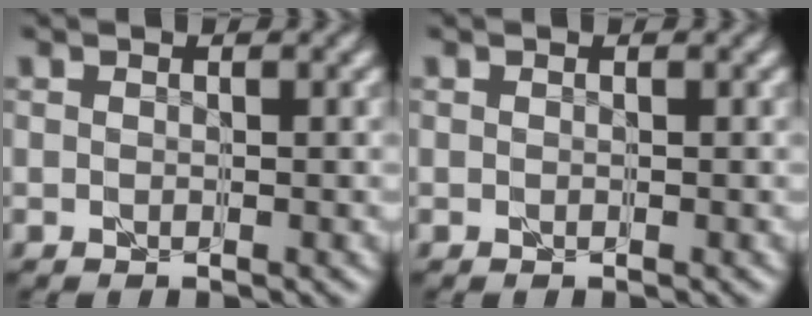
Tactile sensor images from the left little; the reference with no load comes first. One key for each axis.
{"total": 0.0}